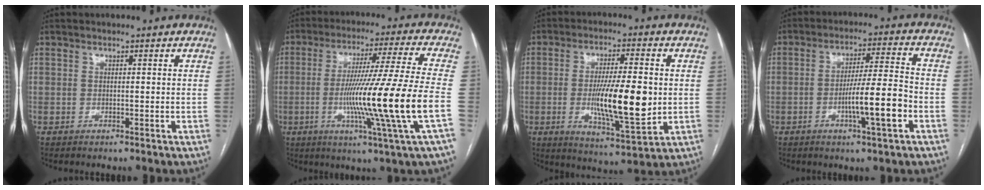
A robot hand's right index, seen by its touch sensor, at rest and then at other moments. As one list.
[{"total": 17.5, "force": [-4.0, -2.7, 16.8], "torque": [-0.301, -0.021, -0.073]}, {"total": 13.1, "force": [-0.8, 2.5, 12.8], "torque": [-0.226, -0.017, -0.009]}, {"total": 9.1, "force": [-3.2, 0.0, 8.5], "torque": [-0.140, 0.001, -0.055]}]